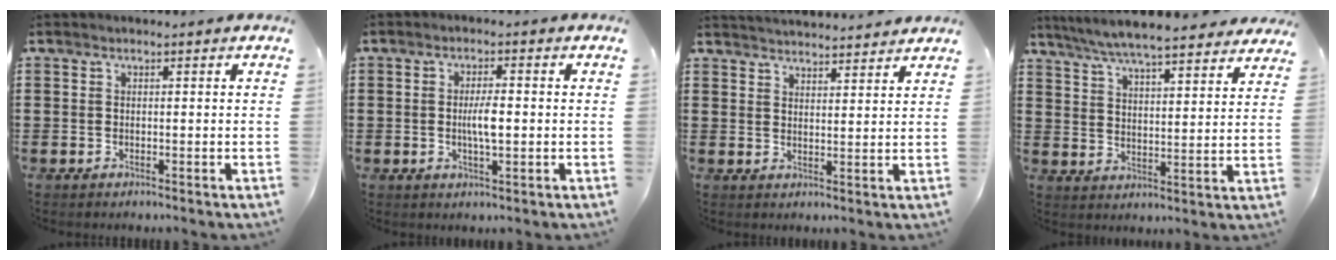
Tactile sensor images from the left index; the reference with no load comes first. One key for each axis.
{"total": 3.9, "fx": -0.2, "fy": 1.0, "fz": 3.8, "tx": -0.070, "ty": 0.002, "tz": -0.006}
{"total": 3.2, "fx": 3.2, "fy": -0.2, "fz": -0.2, "tx": -0.006, "ty": -0.014, "tz": 0.058}
{"total": 6.6, "fx": 6.1, "fy": 0.0, "fz": 2.3, "tx": -0.071, "ty": -0.034, "tz": 0.108}